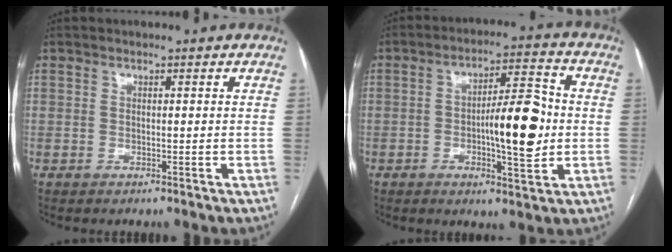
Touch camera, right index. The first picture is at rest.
{"total": 11.5, "force": [-1.0, 2.9, 11.1], "torque": [-0.170, 0.013, -0.014]}